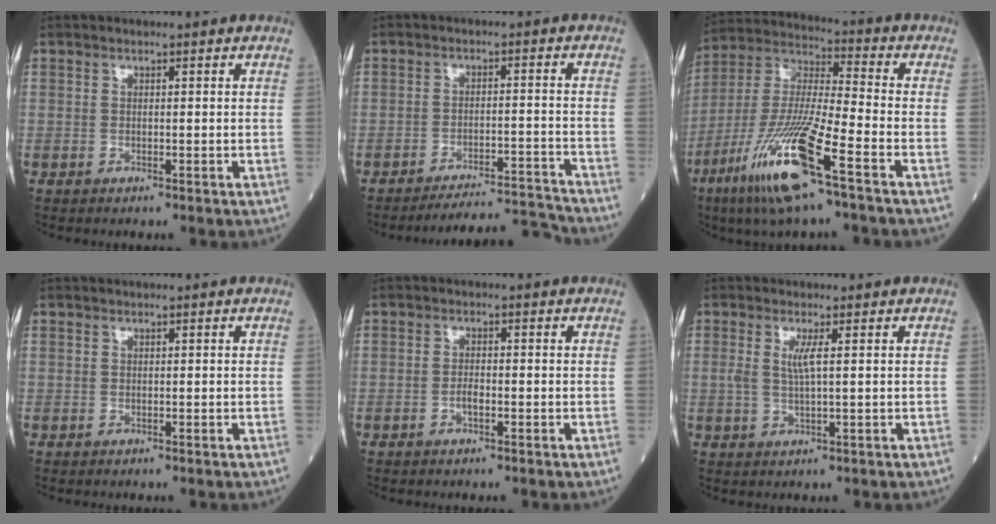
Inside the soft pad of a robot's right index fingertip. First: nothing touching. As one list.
[{"total": 9.2, "force": [-9.0, -2.0, -0.6], "torque": [0.010, 0.010, -0.142]}, {"total": 16.1, "force": [-8.6, 0.7, 13.6], "torque": [-0.284, -0.034, -0.167]}, {"total": 0.0}, {"total": 1.5, "force": [-0.6, 0.5, 1.2], "torque": [-0.025, 0.001, -0.013]}, {"total": 2.7, "force": [0.5, 0.0, 2.6], "torque": [-0.060, -0.001, 0.012]}]